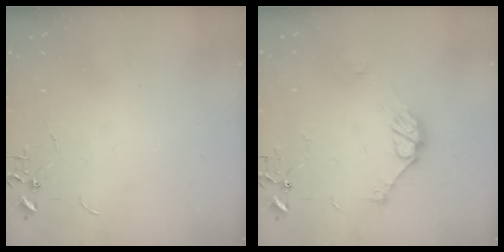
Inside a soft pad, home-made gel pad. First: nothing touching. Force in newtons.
{"total": 9.2, "press": 9.2, "slide": 0.5}